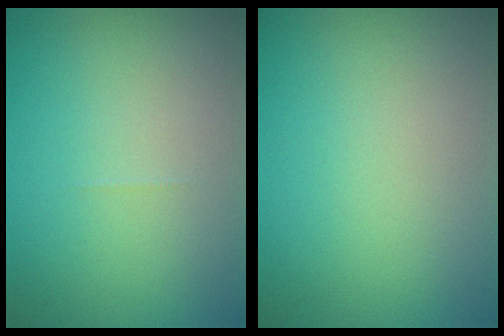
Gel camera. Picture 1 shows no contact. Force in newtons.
{"total": 0.0}